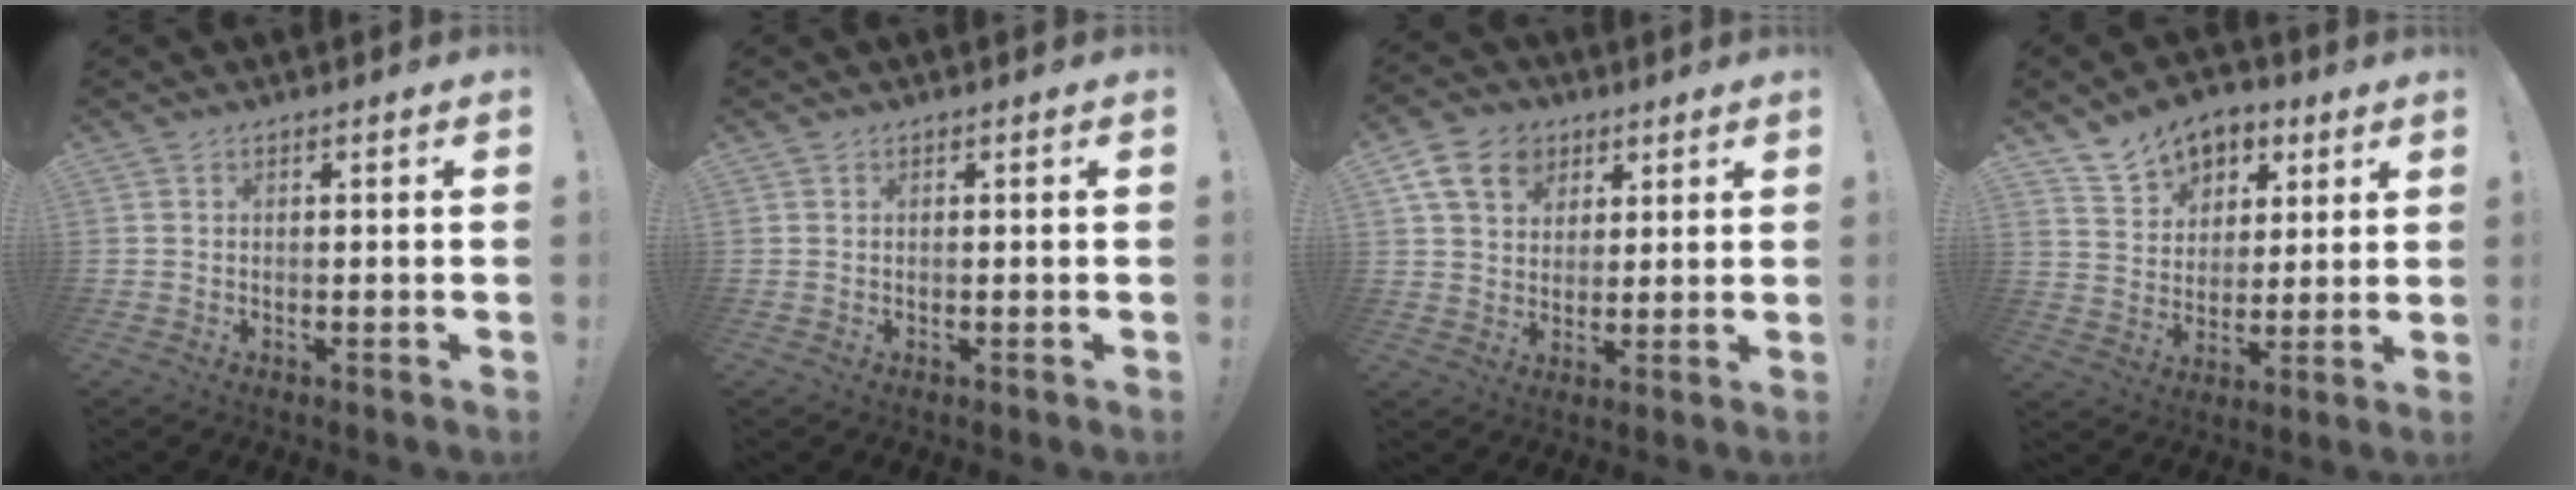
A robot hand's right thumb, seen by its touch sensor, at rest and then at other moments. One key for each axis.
{"total": 0.0}
{"total": 12.1, "fx": 5.4, "fy": 9.5, "fz": 5.4, "tx": -0.079, "ty": -0.022, "tz": 0.106}
{"total": 11.1, "fx": 7.1, "fy": 7.8, "fz": 3.4, "tx": -0.056, "ty": -0.044, "tz": 0.139}